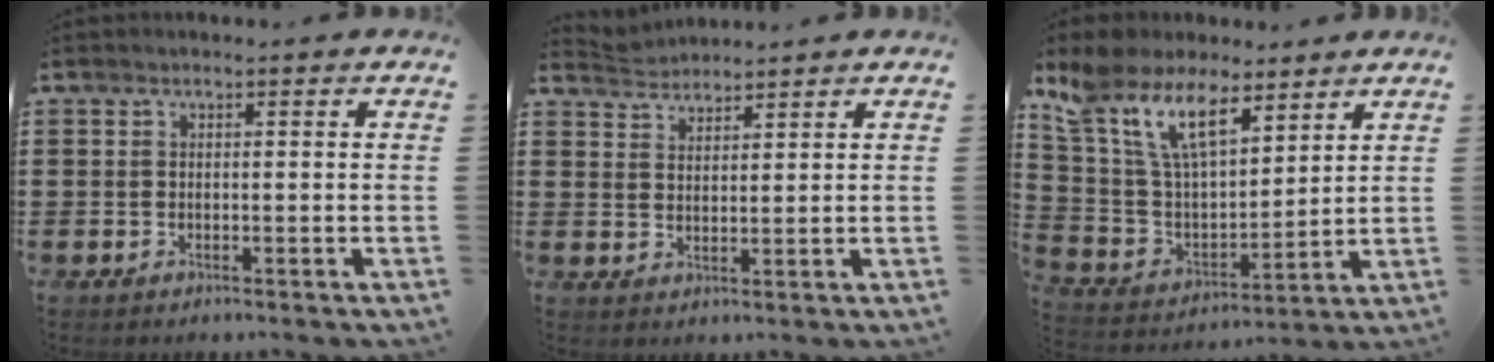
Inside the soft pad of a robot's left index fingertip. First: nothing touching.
{"total": 2.9, "force": [2.9, 0.3, -0.3], "torque": [-0.005, -0.009, 0.054]}
{"total": 11.7, "force": [8.0, 4.9, 7.0], "torque": [-0.170, -0.021, 0.148]}